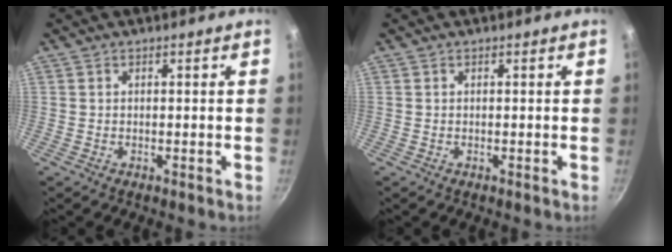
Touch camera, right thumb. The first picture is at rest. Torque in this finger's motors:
{"motor_torque": [-0.06, -0.05, 0.06, -0.02, 0.00]}